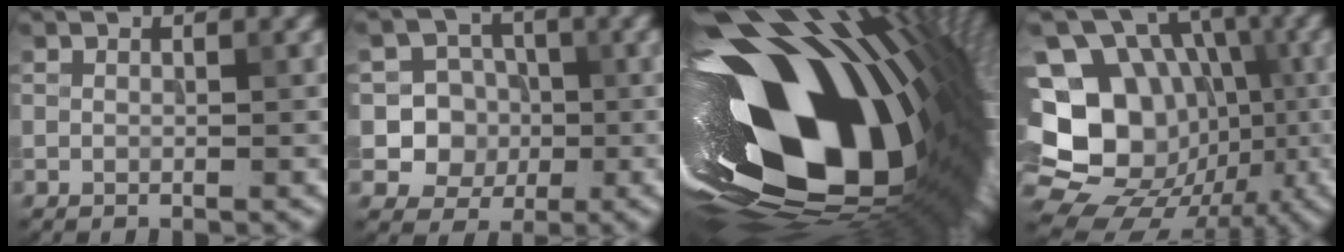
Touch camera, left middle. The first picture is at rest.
{"total": 6.3, "force": [-0.8, 5.9, 1.9], "torque": [-0.022, 0.020, -0.036]}
{"total": 20.7, "force": [-1.2, 11.2, 17.4], "torque": [-0.298, -0.068, -0.017]}
{"total": 18.1, "force": [-1.4, 14.9, 10.1], "torque": [-0.174, 0.019, -0.021]}